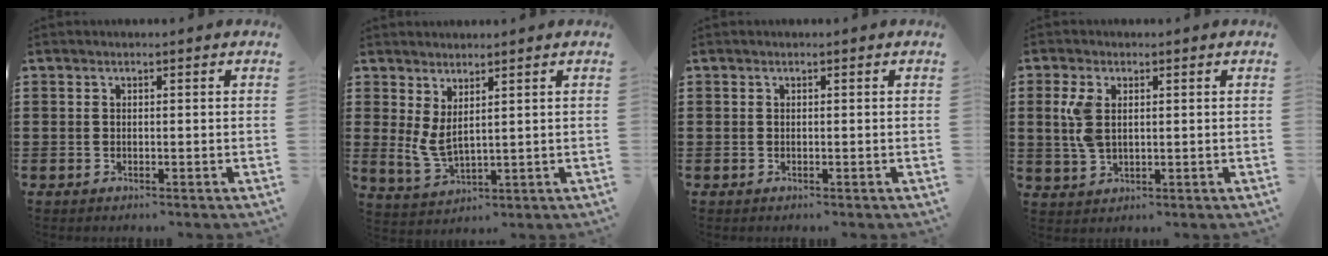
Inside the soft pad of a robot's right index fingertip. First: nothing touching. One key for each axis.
{"total": 3.5, "fx": 1.6, "fy": 1.5, "fz": 2.8, "tx": -0.083, "ty": -0.009, "tz": 0.026}
{"total": 0.0}
{"total": 4.6, "fx": 1.0, "fy": 2.5, "fz": 3.8, "tx": -0.095, "ty": 0.003, "tz": 0.012}